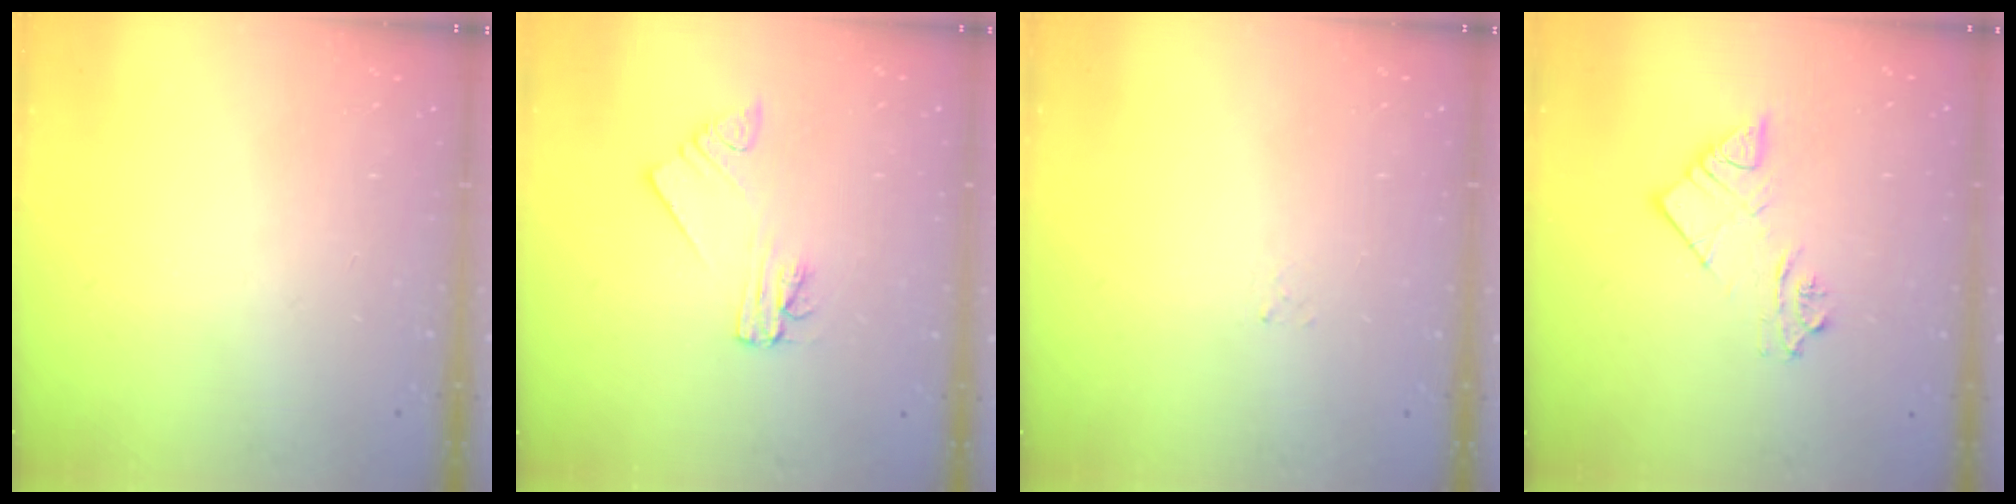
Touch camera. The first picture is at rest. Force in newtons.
{"total": 2.2, "press": 2.2, "slide": 0.1}
{"total": 1.5, "press": 1.5, "slide": 0.2}
{"total": 9.8, "press": 9.7, "slide": 0.9}